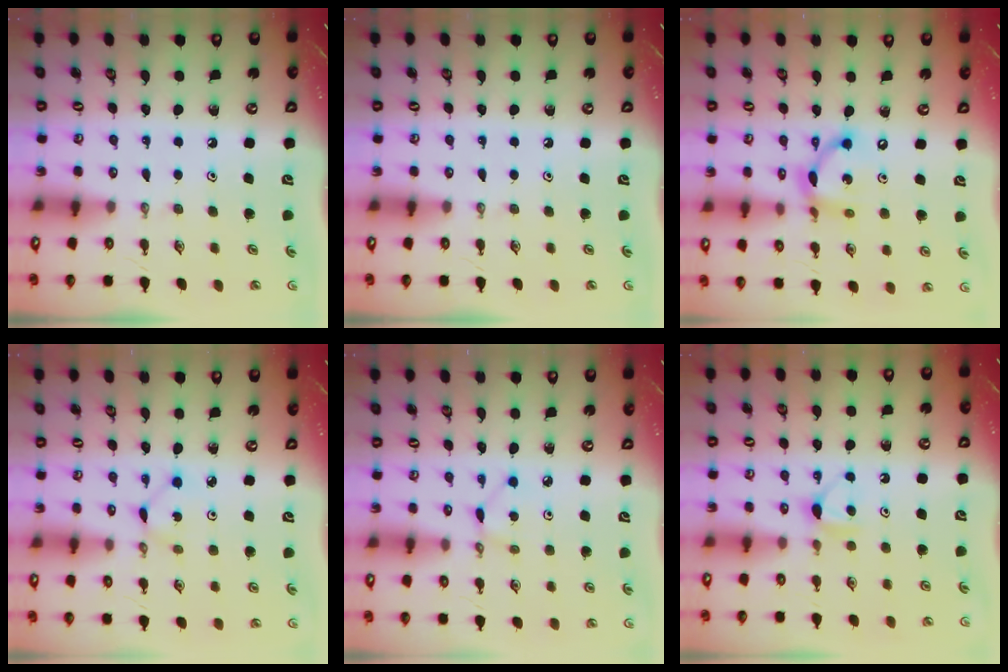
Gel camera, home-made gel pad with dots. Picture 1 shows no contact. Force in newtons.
{"total": 0.0}
{"total": 12.2, "press": 12.2, "slide": 0.6}
{"total": 1.8, "press": 1.7, "slide": 0.3}
{"total": 2.1, "press": 2.1, "slide": 0.3}
{"total": 6.6, "press": 6.5, "slide": 0.7}